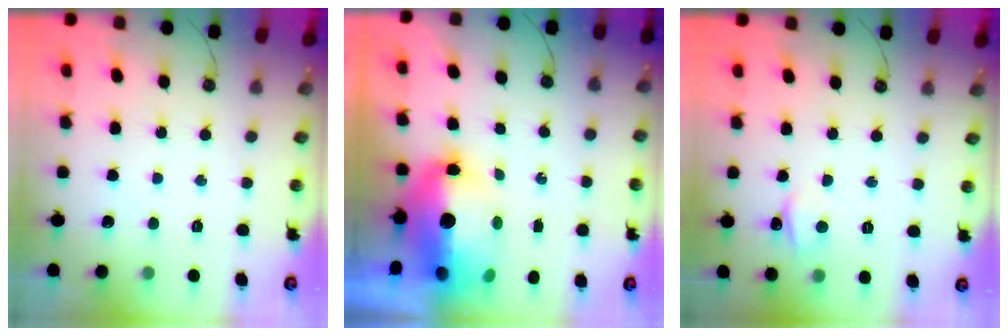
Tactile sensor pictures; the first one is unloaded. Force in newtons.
{"total": 15.2, "press": 13.3, "slide": 7.4}
{"total": 2.9, "press": 2.8, "slide": 0.3}